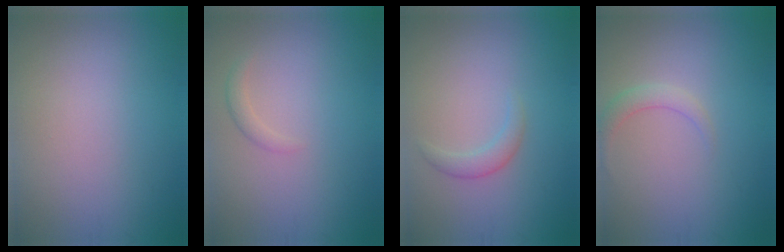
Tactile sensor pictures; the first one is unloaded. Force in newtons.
{"total": 1.0, "press": 1.0, "slide": 0.1}
{"total": 1.4, "press": 1.4, "slide": 0.2}
{"total": 1.5, "press": 1.5, "slide": 0.1}